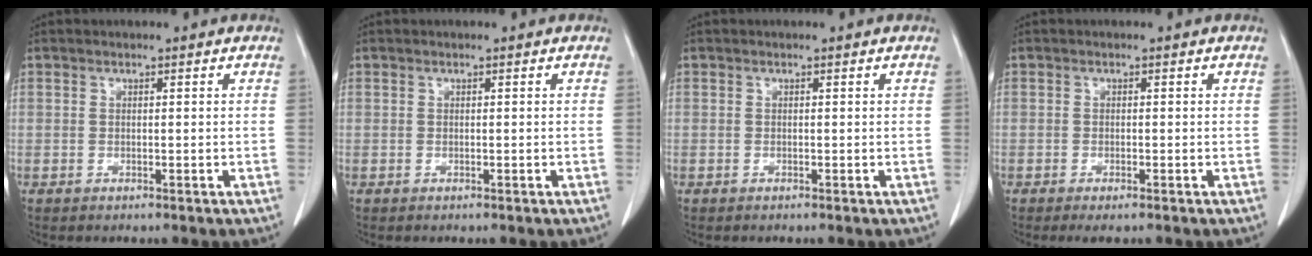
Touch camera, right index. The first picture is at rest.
{"total": 0.0}
{"total": 0.0}
{"total": 1.6, "force": [-1.1, 0.2, 1.2], "torque": [-0.021, -0.005, -0.015]}